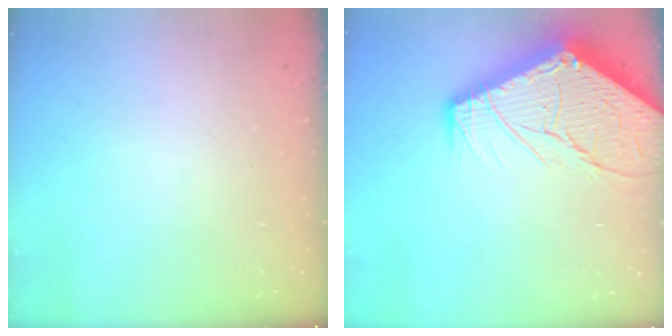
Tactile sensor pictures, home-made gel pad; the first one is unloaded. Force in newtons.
{"total": 23.4, "press": 23.3, "slide": 2.9}